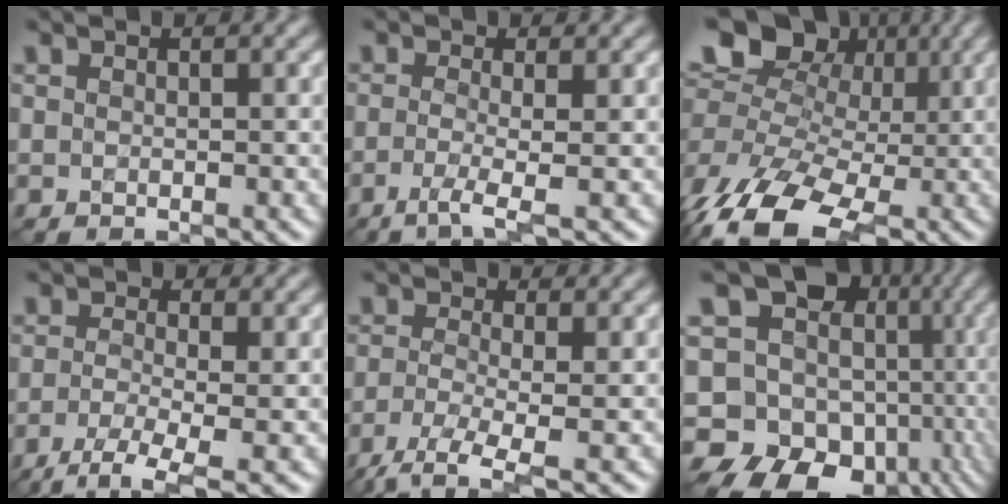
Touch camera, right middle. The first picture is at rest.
{"total": 2.7, "force": [-0.8, 0.6, 2.5], "torque": [-0.049, -0.002, -0.026]}
{"total": 15.2, "force": [-2.6, 10.6, 10.6], "torque": [-0.211, 0.020, -0.040]}
{"total": 4.0, "force": [-1.9, 1.2, 3.3], "torque": [-0.072, -0.003, -0.043]}
{"total": 3.9, "force": [-1.9, 1.0, 3.3], "torque": [-0.073, -0.006, -0.047]}
{"total": 14.8, "force": [0.4, 12.3, 8.2], "torque": [-0.128, -0.012, 0.042]}